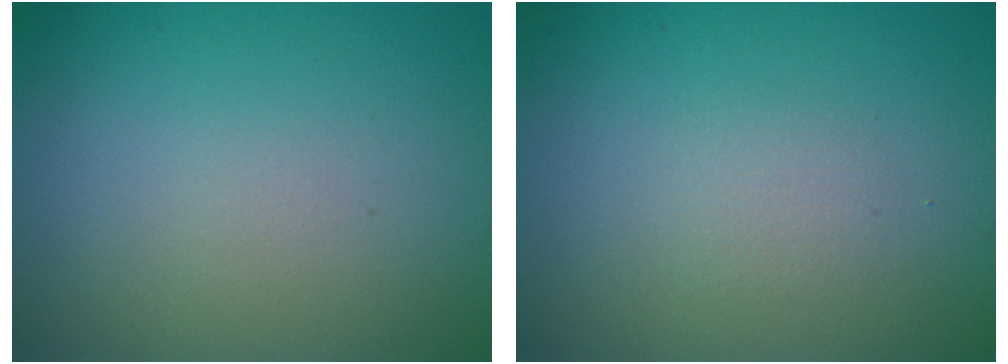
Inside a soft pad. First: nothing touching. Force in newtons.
{"total": 1.0, "press": 1.0, "slide": 0.1}